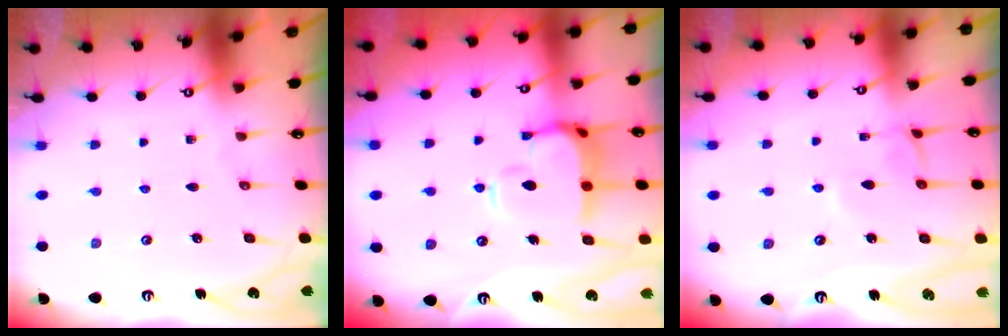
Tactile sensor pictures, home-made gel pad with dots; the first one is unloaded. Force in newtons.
{"total": 8.7, "press": 8.6, "slide": 1.3}
{"total": 0.0}